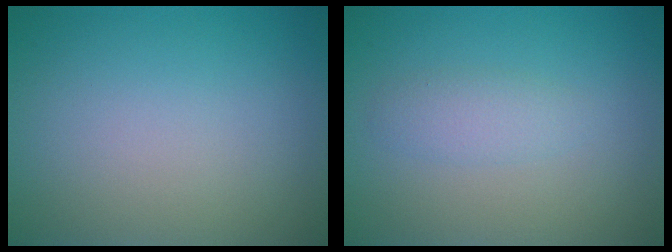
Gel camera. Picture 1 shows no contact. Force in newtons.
{"total": 1.6, "press": 1.6, "slide": 0.1}